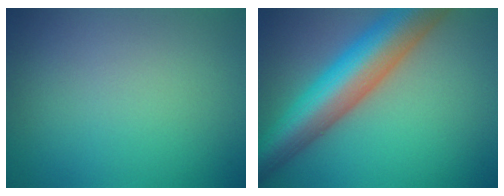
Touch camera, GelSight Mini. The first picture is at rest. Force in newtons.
{"total": 10.5, "press": 10.5, "slide": 0.5}